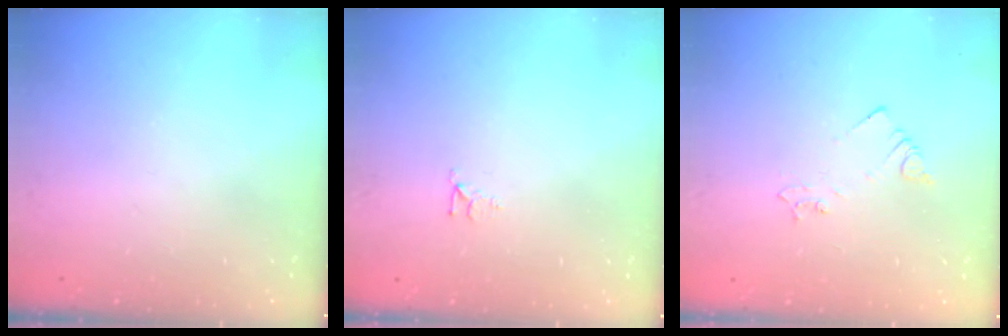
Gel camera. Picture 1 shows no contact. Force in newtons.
{"total": 3.3, "press": 3.3, "slide": 0.2}
{"total": 2.1, "press": 2.1, "slide": 0.3}